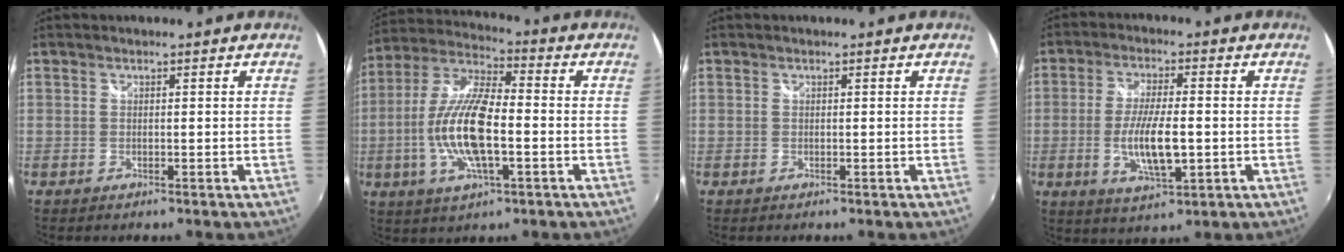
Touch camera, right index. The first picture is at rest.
{"total": 14.5, "force": [-2.9, 4.5, 13.5], "torque": [-0.273, 0.001, -0.055]}
{"total": 0.0}
{"total": 9.3, "force": [-1.6, 2.5, 8.9], "torque": [-0.173, -0.007, -0.024]}